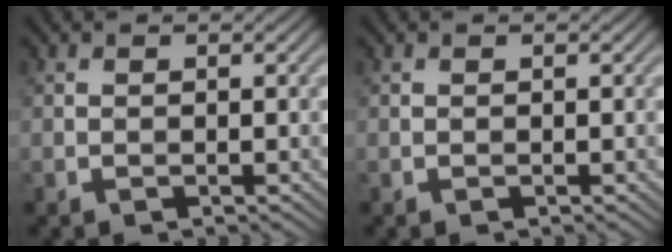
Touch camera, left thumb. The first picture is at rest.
{"total": 0.0}